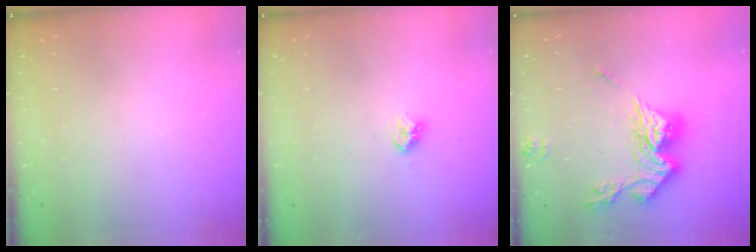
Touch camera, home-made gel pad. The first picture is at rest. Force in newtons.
{"total": 3.9, "press": 3.8, "slide": 0.5}
{"total": 16.4, "press": 16.3, "slide": 1.9}